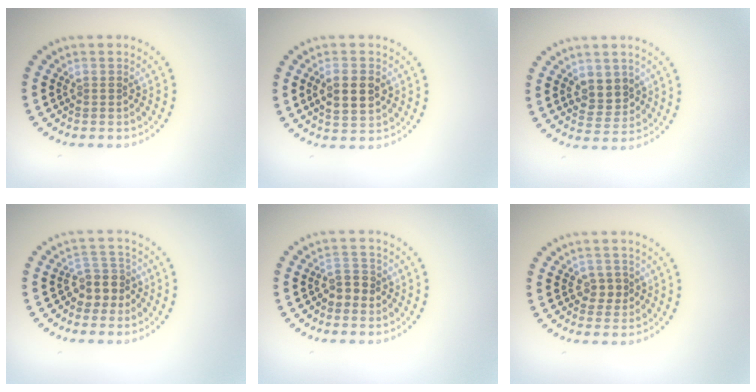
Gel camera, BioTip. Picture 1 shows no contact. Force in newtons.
{"total": 3.4, "press": 3.4, "slide": 0.1}
{"total": 2.8, "press": 2.7, "slide": 0.7}
{"total": 2.8, "press": 2.4, "slide": 1.5}
{"total": 2.1, "press": 2.0, "slide": 0.5}
{"total": 1.8, "press": 1.7, "slide": 0.5}